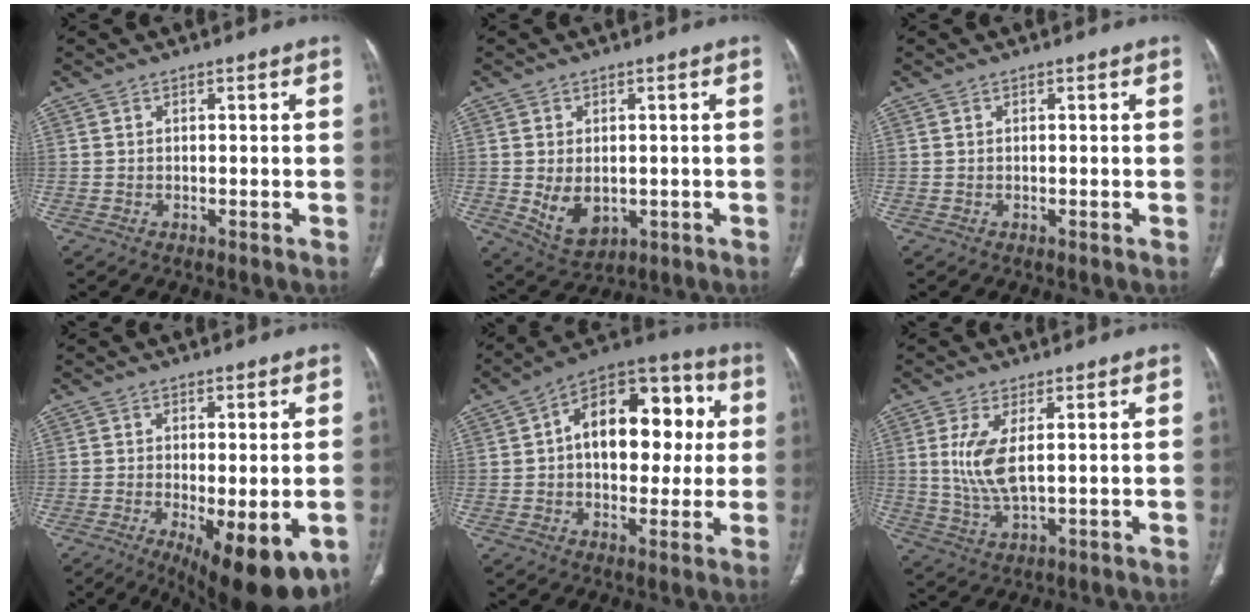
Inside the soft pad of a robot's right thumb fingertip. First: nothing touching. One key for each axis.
{"total": 6.9, "fx": -0.8, "fy": 4.8, "fz": 4.9, "tx": -0.072, "ty": -0.009, "tz": 0.007}
{"total": 0.0}
{"total": 14.2, "fx": -5.3, "fy": 4.9, "fz": 12.1, "tx": -0.153, "ty": -0.017, "tz": -0.066}
{"total": 19.5, "fx": 2.7, "fy": 12.0, "fz": 15.2, "tx": -0.172, "ty": 0.033, "tz": 0.033}
{"total": 7.8, "fx": 1.5, "fy": 2.8, "fz": 7.1, "tx": -0.161, "ty": -0.015, "tz": 0.038}